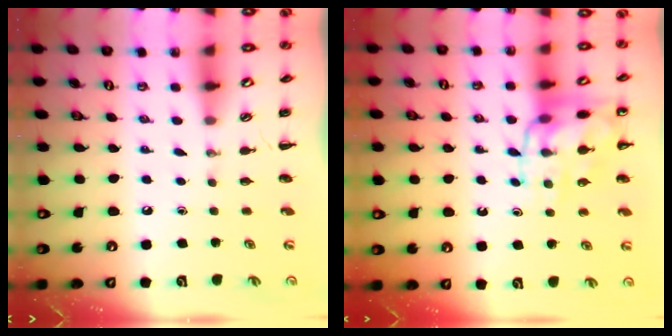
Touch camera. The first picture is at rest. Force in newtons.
{"total": 15.3, "press": 15.2, "slide": 1.4}